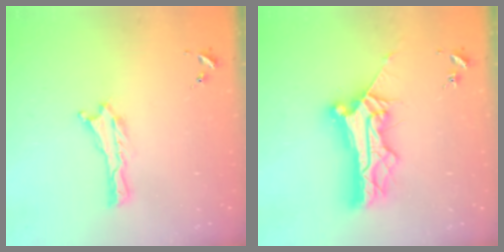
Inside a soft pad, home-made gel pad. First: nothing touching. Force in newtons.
{"total": 10.4, "press": 10.3, "slide": 1.1}